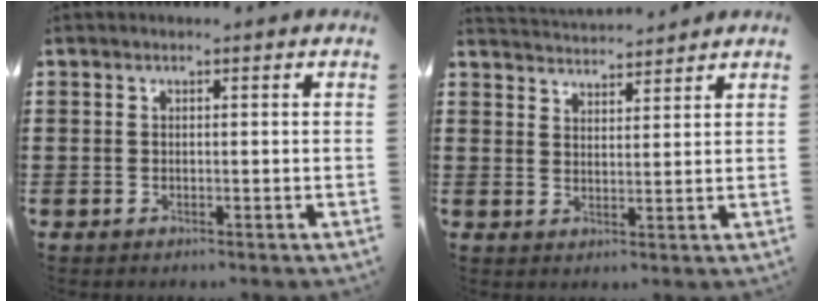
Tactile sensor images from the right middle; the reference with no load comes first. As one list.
[{"total": 3.2, "force": [3.2, 0.0, -0.2], "torque": [-0.007, -0.013, 0.058]}]